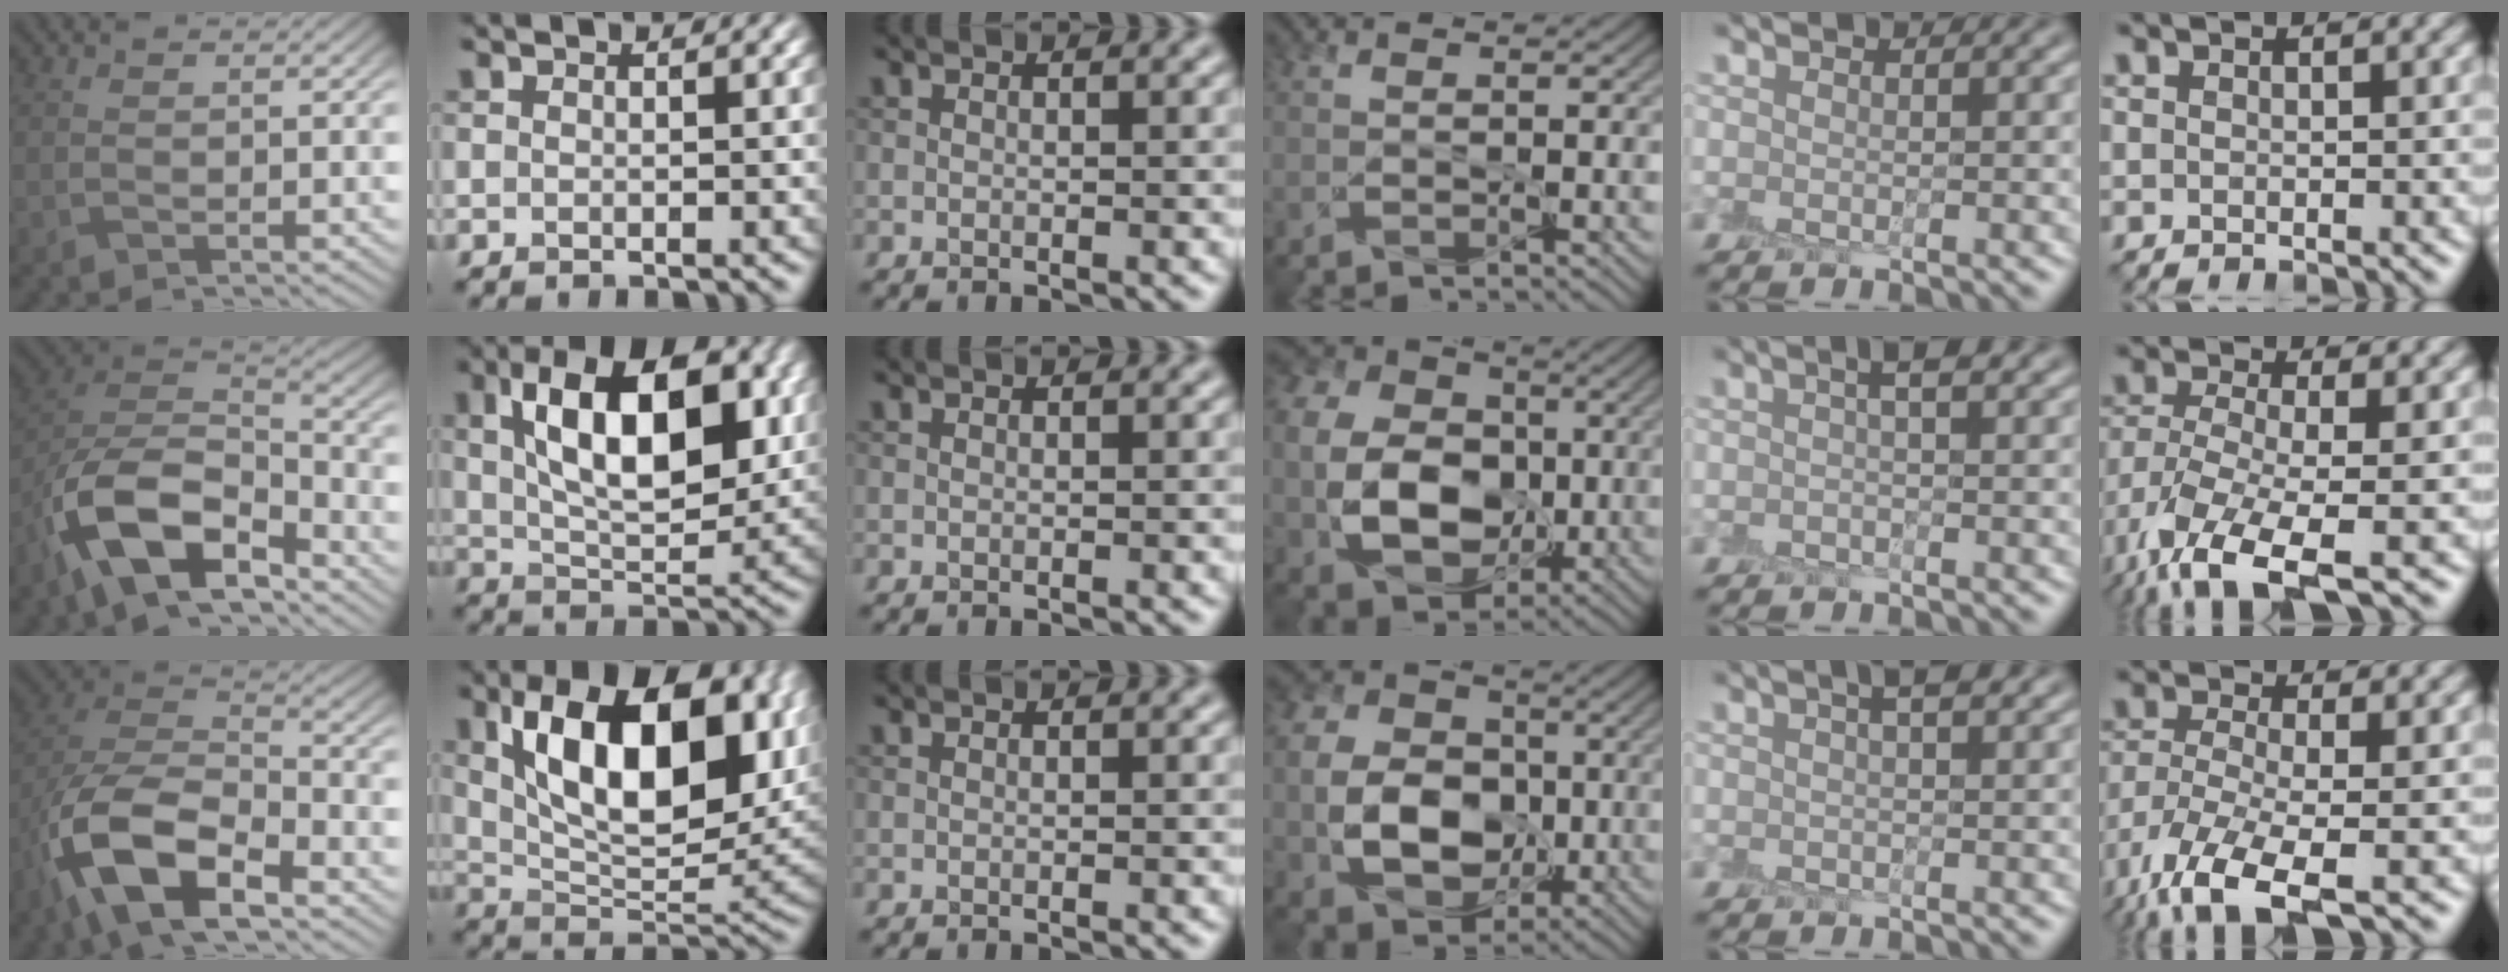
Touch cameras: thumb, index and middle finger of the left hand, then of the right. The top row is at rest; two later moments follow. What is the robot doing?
{"motion": "peel", "object": "envelope seal"}